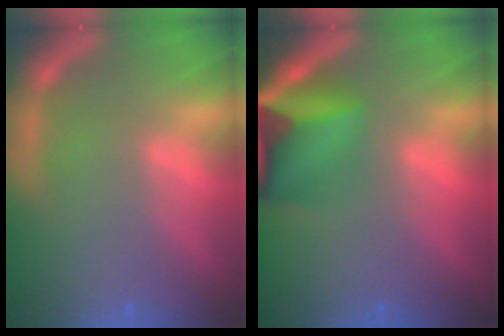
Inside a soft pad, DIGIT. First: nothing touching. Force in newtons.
{"total": 9.0}